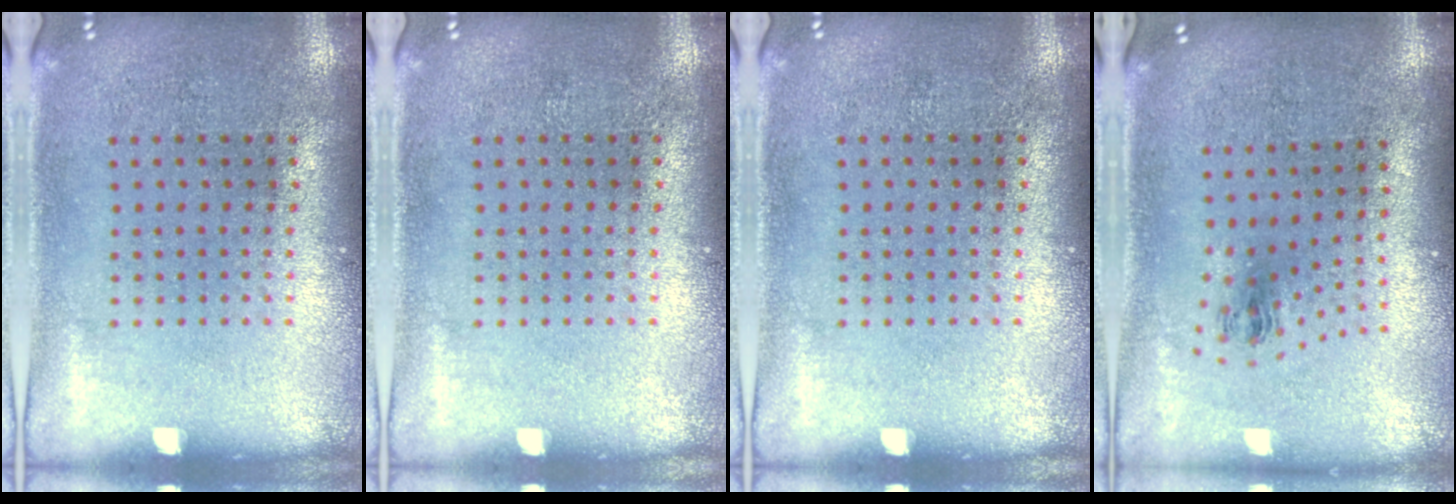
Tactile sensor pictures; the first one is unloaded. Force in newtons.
{"total": 0.0}
{"total": 0.0}
{"total": 1.0, "press": 0.4, "slide": 0.9}